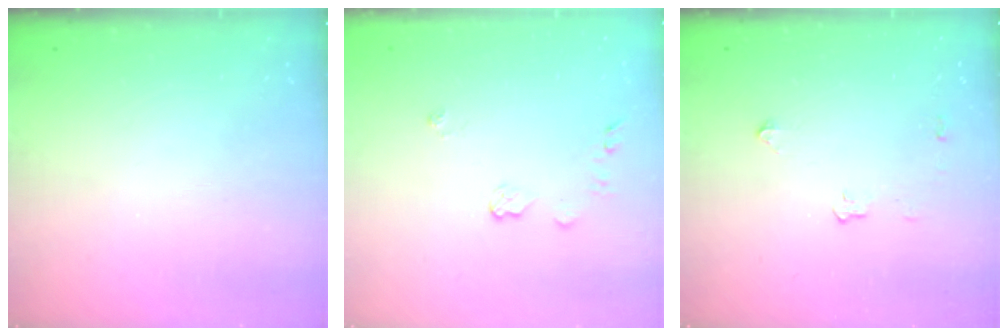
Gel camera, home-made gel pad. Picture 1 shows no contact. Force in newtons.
{"total": 4.8, "press": 4.8, "slide": 0.7}
{"total": 3.1, "press": 3.0, "slide": 0.5}